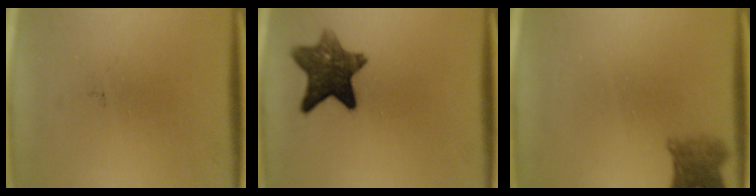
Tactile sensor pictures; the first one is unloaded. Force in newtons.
{"total": 9.2}
{"total": 3.8}